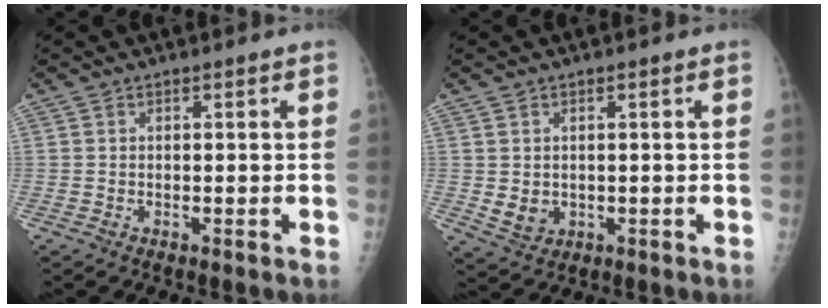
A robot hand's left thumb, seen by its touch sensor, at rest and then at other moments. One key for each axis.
{"total": 3.5, "fx": -0.1, "fy": 3.0, "fz": 1.8, "tx": -0.019, "ty": -0.005, "tz": 0.011}